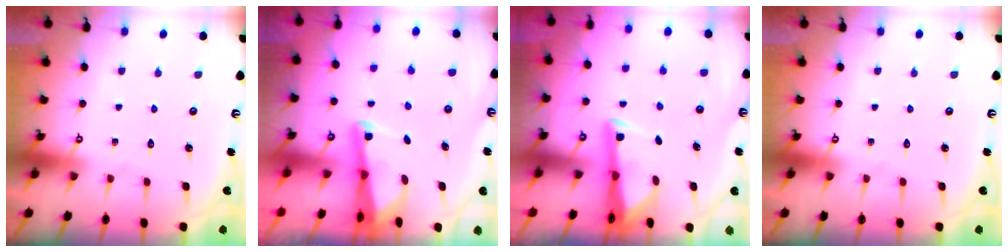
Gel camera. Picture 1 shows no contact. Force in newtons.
{"total": 2.4, "press": 2.4, "slide": 0.3}
{"total": 3.4, "press": 3.3, "slide": 0.9}
{"total": 0.0}